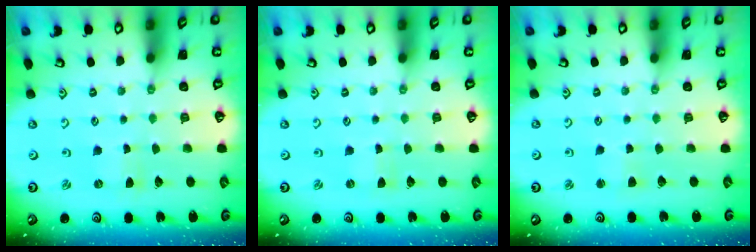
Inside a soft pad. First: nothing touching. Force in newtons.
{"total": 0.0}
{"total": 1.5, "press": 1.4, "slide": 0.4}